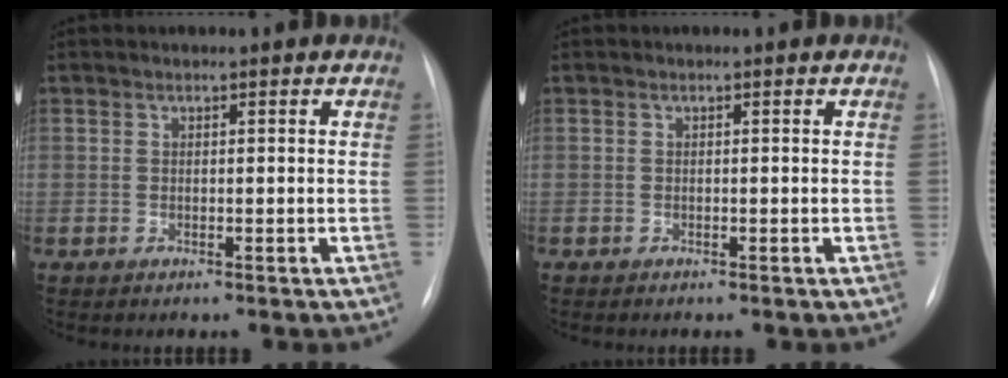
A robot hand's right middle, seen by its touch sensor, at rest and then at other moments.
{"total": 0.0}